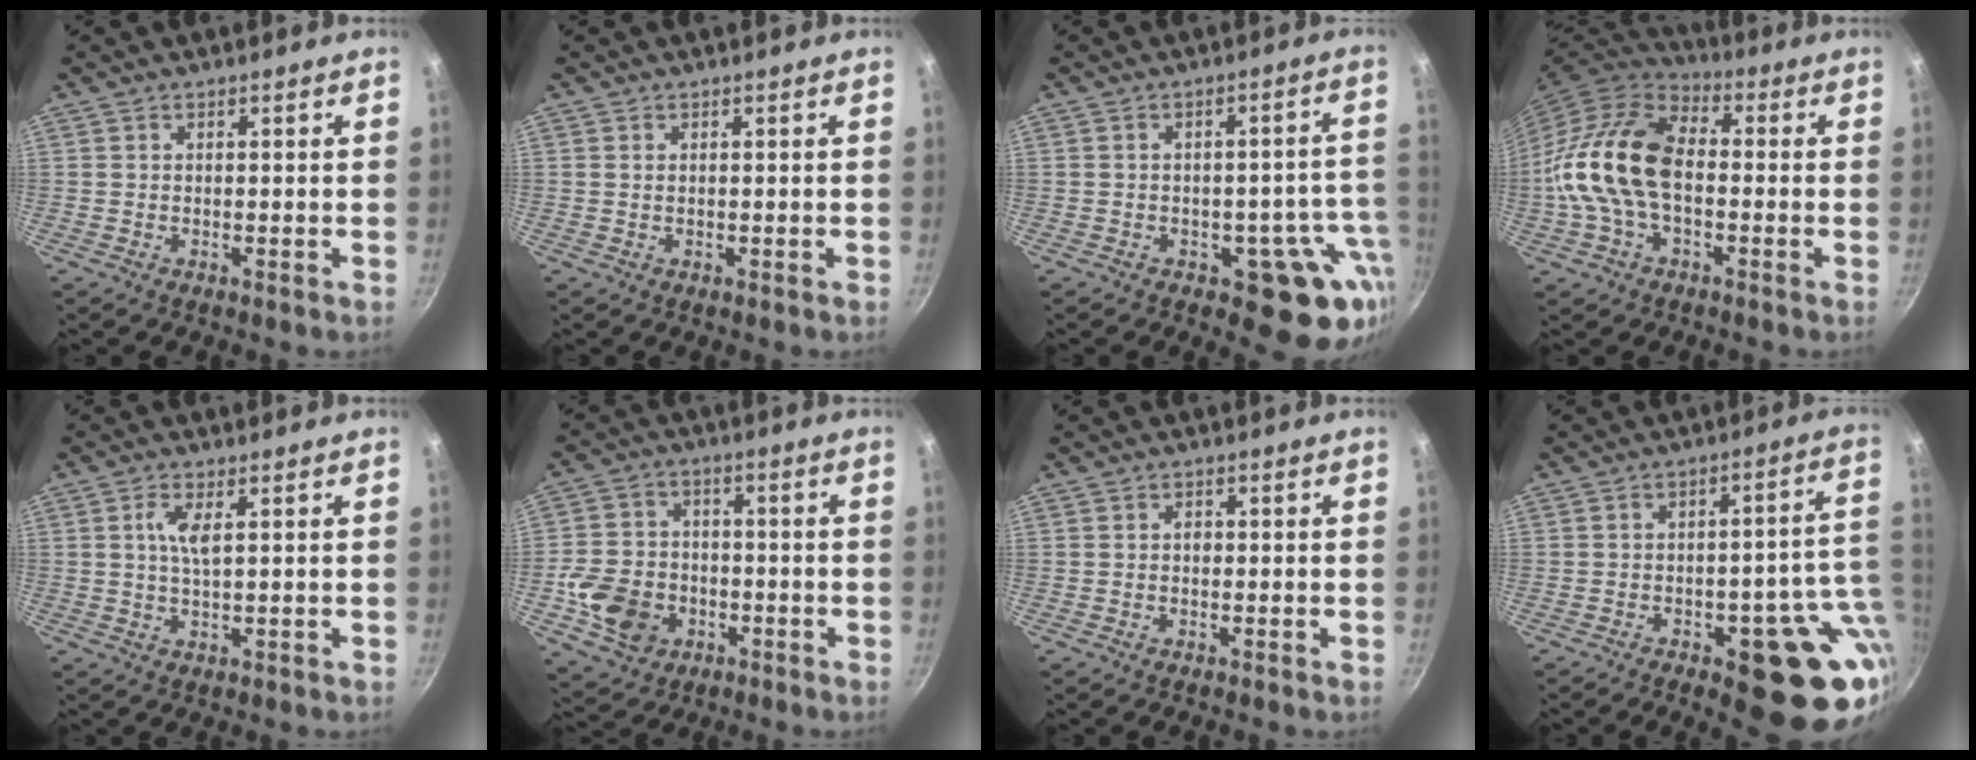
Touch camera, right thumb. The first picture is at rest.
{"total": 0.6, "force": [0.2, 0.3, 0.5], "torque": [-0.009, 0.001, 0.004]}
{"total": 12.5, "force": [-4.2, 7.5, 9.0], "torque": [-0.021, 0.026, -0.044]}
{"total": 17.6, "force": [-1.6, 11.0, 13.7], "torque": [-0.251, 0.038, -0.044]}
{"total": 3.9, "force": [1.1, 1.1, 3.6], "torque": [-0.075, 0.000, 0.022]}
{"total": 11.6, "force": [-3.7, 9.4, 5.8], "torque": [-0.092, 0.024, -0.062]}
{"total": 1.2, "force": [-0.1, 0.9, 0.7], "torque": [-0.010, 0.004, -0.003]}
{"total": 18.4, "force": [-4.7, 8.1, 15.8], "torque": [-0.129, 0.015, -0.056]}